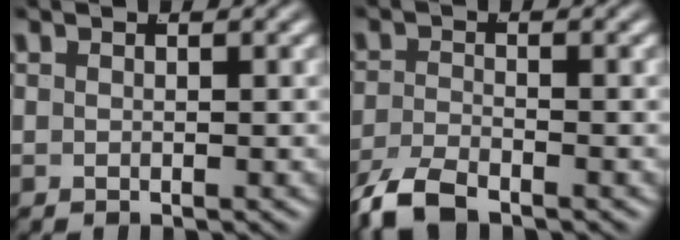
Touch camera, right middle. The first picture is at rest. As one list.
[{"total": 3.7, "force": [-3.1, 1.0, 1.6], "torque": [-0.039, -0.015, -0.048]}]